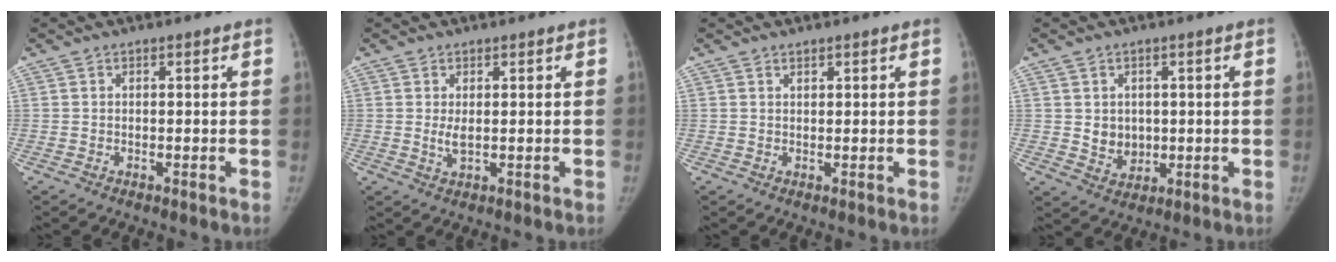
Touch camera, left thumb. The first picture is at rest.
{"total": 2.2, "force": [0.3, 1.0, 2.0], "torque": [-0.038, -0.007, 0.011]}
{"total": 1.0, "force": [0.8, 0.5, 0.4], "torque": [-0.001, -0.005, 0.012]}
{"total": 5.0, "force": [0.5, 4.3, 2.7], "torque": [-0.021, -0.009, 0.021]}